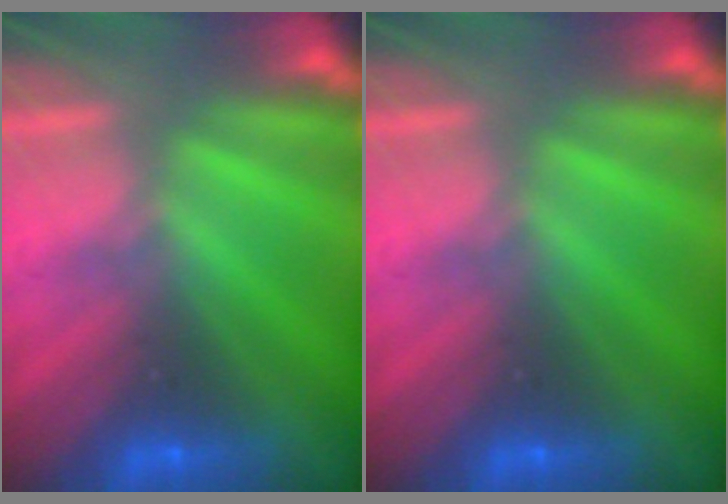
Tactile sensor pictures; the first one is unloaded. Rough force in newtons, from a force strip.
{"total": 0.0}